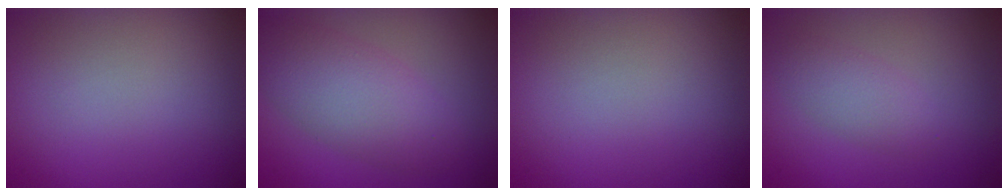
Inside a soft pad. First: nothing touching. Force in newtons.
{"total": 5.4, "press": 5.4, "slide": 0.1}
{"total": 0.0}
{"total": 2.2, "press": 2.2, "slide": 0.1}